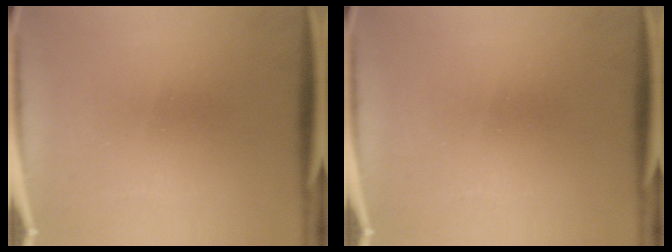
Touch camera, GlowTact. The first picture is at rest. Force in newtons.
{"total": 0.0}